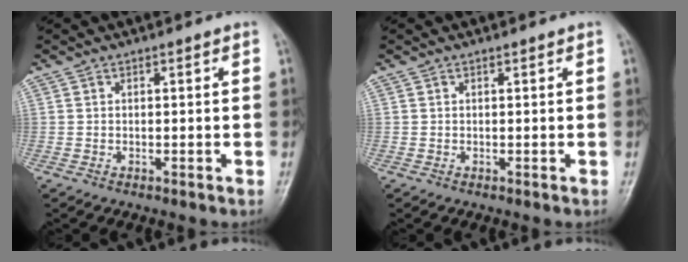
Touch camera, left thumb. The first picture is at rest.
{"total": 0.0}